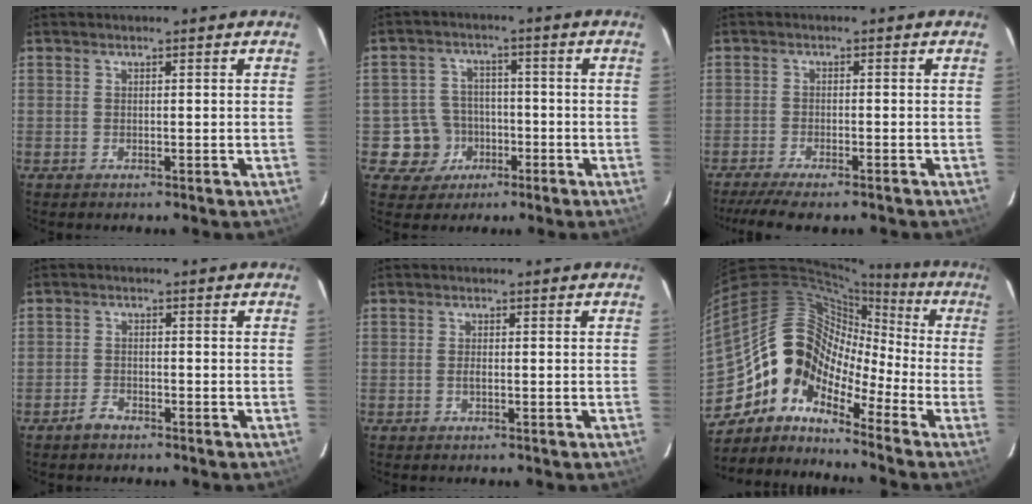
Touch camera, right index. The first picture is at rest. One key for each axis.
{"total": 7.2, "fx": -2.7, "fy": 6.6, "fz": 0.5, "tx": -0.031, "ty": 0.026, "tz": -0.037}
{"total": 8.3, "fx": -6.8, "fy": 1.4, "fz": 4.5, "tx": -0.107, "ty": -0.025, "tz": -0.115}
{"total": 2.4, "fx": -2.0, "fy": 1.1, "fz": 0.9, "tx": -0.025, "ty": 0.004, "tz": -0.035}
{"total": 0.8, "fx": -0.3, "fy": 0.3, "fz": 0.7, "tx": -0.015, "ty": -0.001, "tz": -0.005}
{"total": 13.9, "fx": -7.4, "fy": 9.7, "fz": 6.6, "tx": -0.118, "ty": 0.019, "tz": -0.169}